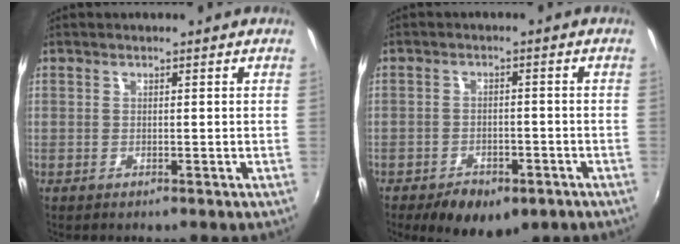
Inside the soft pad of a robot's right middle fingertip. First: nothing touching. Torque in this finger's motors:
{"motor_torque": [-0.18, -0.09, -0.04, 0.00]}